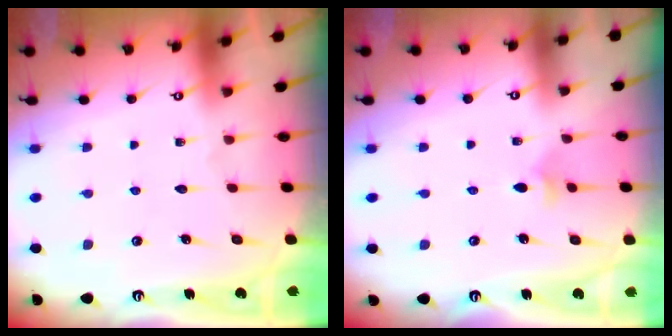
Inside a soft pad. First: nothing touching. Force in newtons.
{"total": 2.9, "press": 2.8, "slide": 0.9}